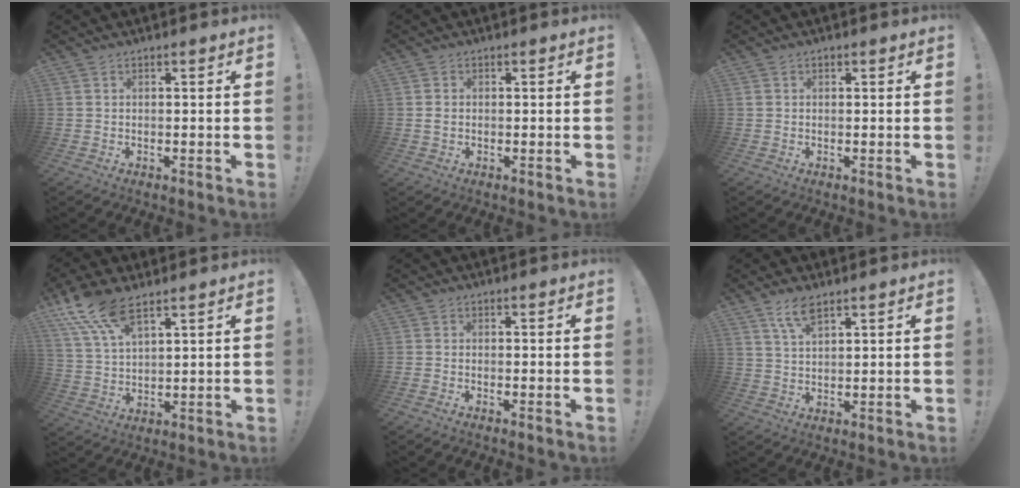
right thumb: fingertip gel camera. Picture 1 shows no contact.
{"total": 1.8, "force": [0.1, 1.3, 1.2], "torque": [-0.022, 0.006, 0.001]}
{"total": 0.8, "force": [0.3, 0.8, 0.2], "torque": [-0.008, 0.005, 0.006]}
{"total": 11.1, "force": [8.1, 3.8, 6.5], "torque": [-0.136, -0.035, 0.153]}
{"total": 1.3, "force": [-1.0, -0.3, 0.7], "torque": [-0.017, 0.001, -0.017]}
{"total": 5.8, "force": [3.8, 1.8, 4.0], "torque": [-0.085, -0.008, 0.069]}